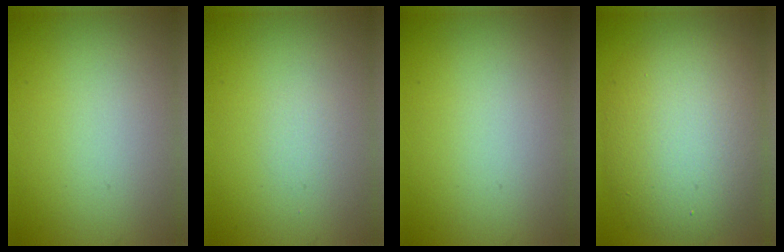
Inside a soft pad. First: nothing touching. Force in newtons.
{"total": 0.5, "press": 0.5, "slide": 0.1}
{"total": 0.0}
{"total": 10.5, "press": 10.5, "slide": 0.1}